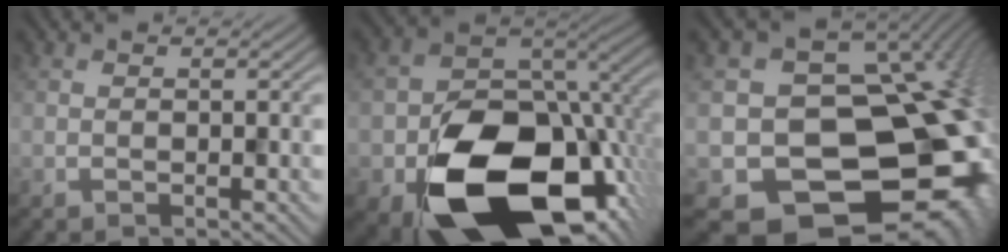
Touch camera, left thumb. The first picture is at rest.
{"total": 19.8, "force": [-7.9, 12.9, 12.6], "torque": [-0.216, -0.048, -0.116]}
{"total": 18.3, "force": [-4.6, 13.6, 11.4], "torque": [-0.176, -0.044, -0.032]}